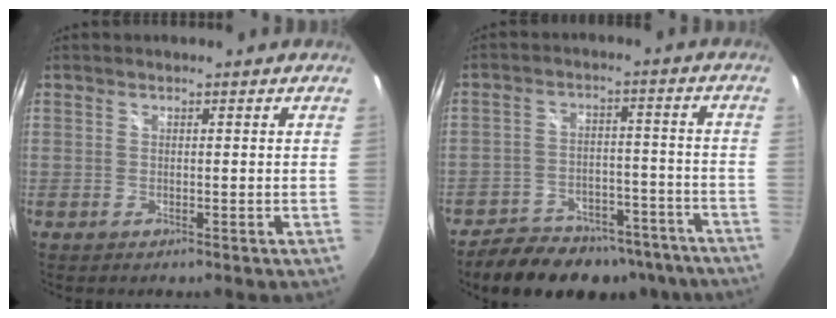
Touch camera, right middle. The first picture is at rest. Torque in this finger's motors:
{"motor_torque": [1.07, -1.07, 0.17, 0.07]}